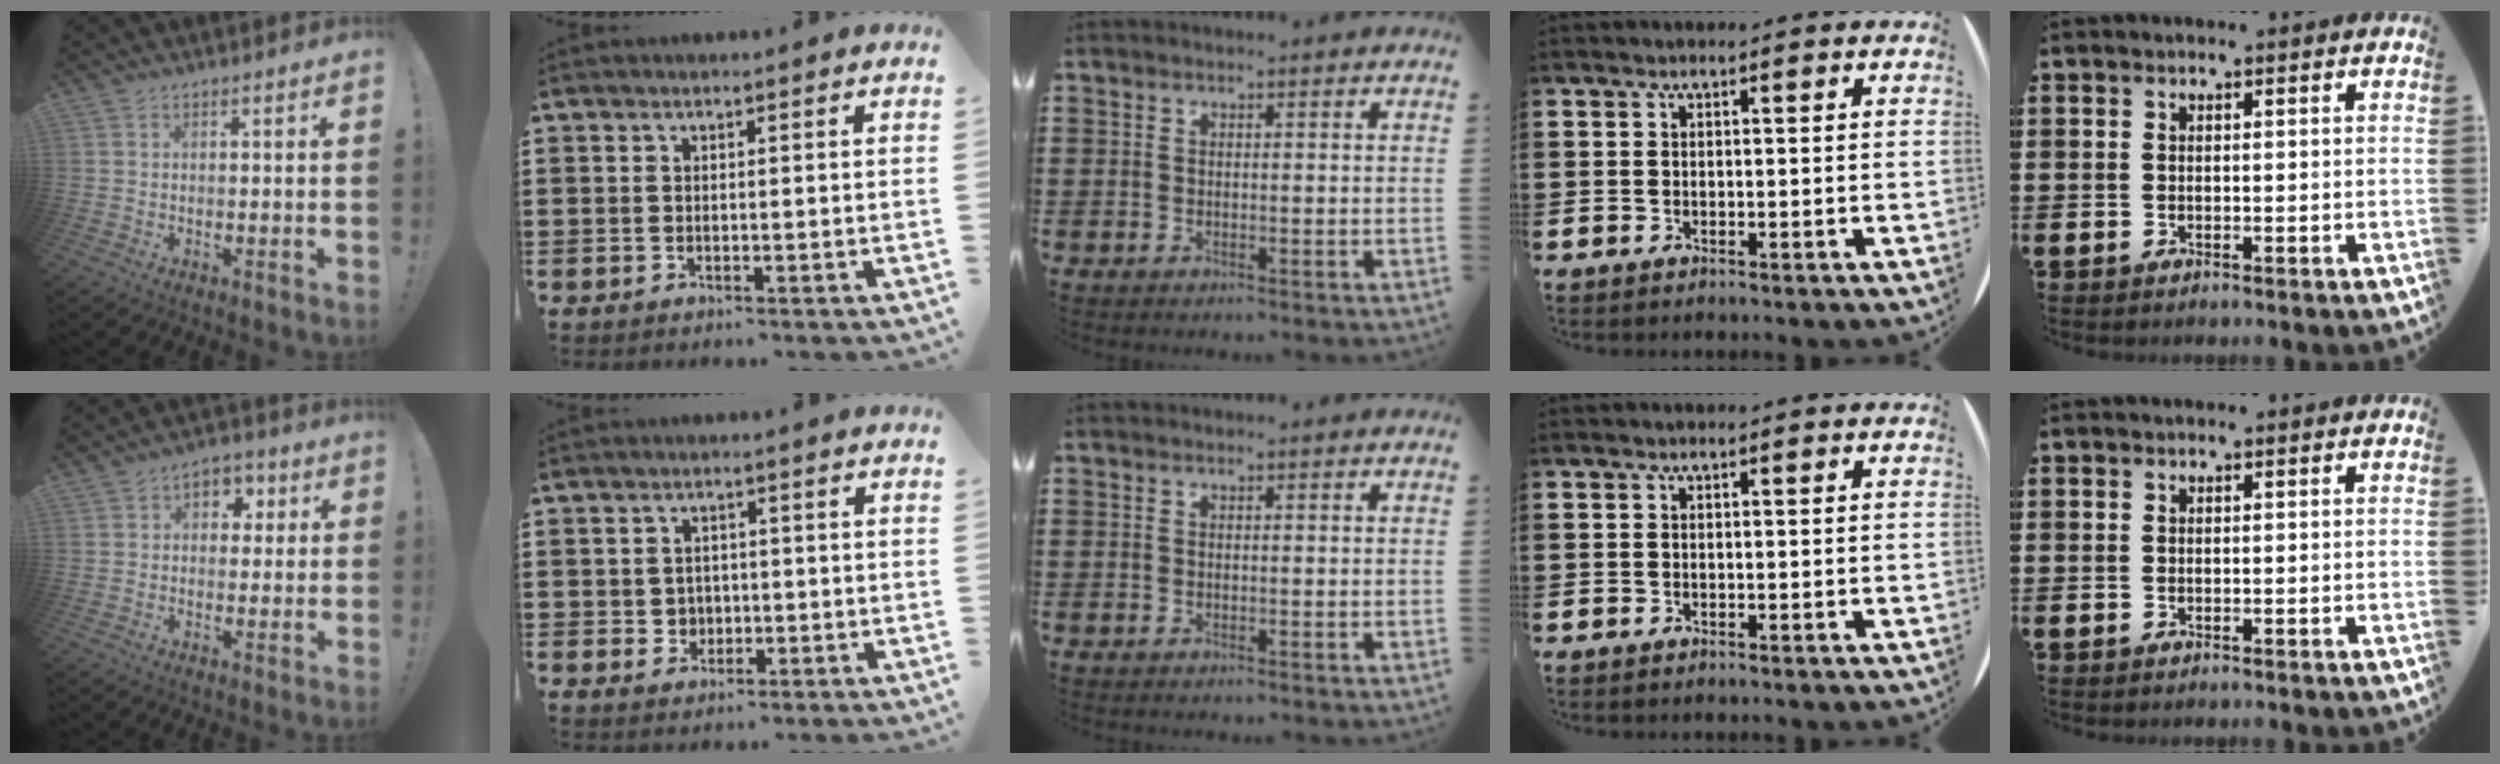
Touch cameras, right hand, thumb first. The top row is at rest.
{"thumb": {"total": 5.5, "force": [1.1, 4.8, 2.4], "torque": [-0.017, -0.002, 0.018]}, "index": {"total": 2.4, "force": [-0.3, 2.3, 0.6], "torque": [-0.021, 0.006, -0.010]}}